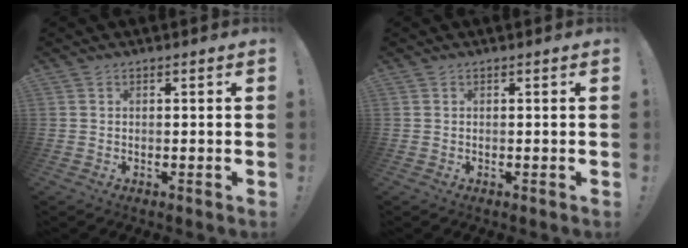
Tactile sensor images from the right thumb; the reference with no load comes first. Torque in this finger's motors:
{"motor_torque": [-0.03, 0.03, 0.07, -0.09, 0.00]}